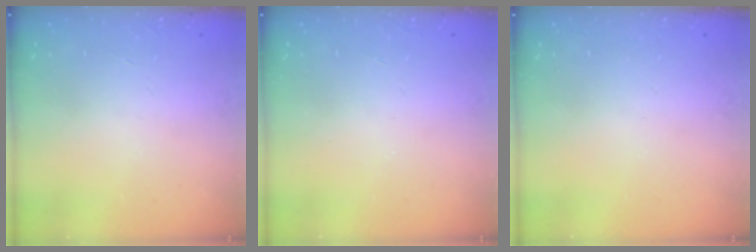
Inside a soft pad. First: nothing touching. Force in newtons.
{"total": 0.0}
{"total": 0.0}